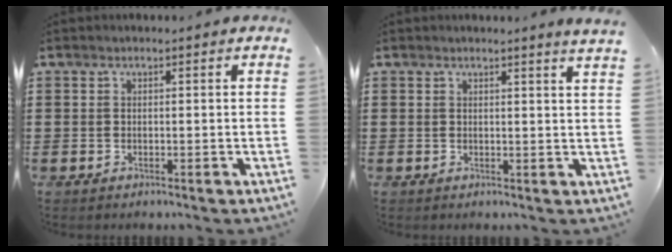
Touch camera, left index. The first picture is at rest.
{"total": 1.4, "force": [1.2, -0.5, 0.5], "torque": [-0.011, -0.004, 0.023]}